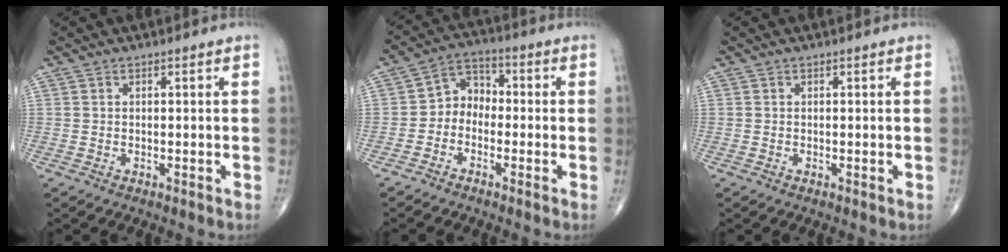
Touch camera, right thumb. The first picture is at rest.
{"total": 5.8, "force": [-1.6, 4.7, 3.1], "torque": [-0.021, 0.030, -0.047]}
{"total": 0.0}